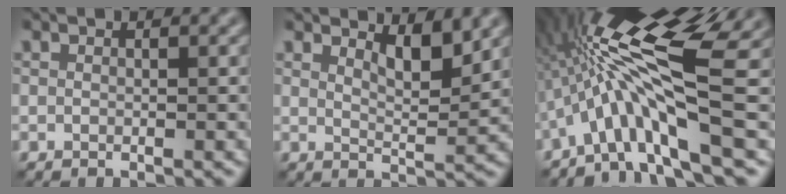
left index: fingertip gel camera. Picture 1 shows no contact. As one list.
[{"total": 2.8, "force": [2.0, 0.6, 1.8], "torque": [-0.026, -0.006, 0.037]}, {"total": 12.8, "force": [-0.1, 2.9, 12.5], "torque": [-0.220, 0.024, -0.002]}]